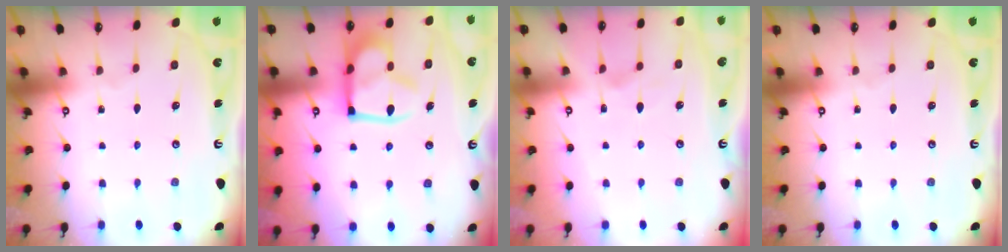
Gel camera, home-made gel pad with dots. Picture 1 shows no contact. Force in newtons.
{"total": 14.8, "press": 14.7, "slide": 1.7}
{"total": 1.7, "press": 1.2, "slide": 1.2}
{"total": 0.0}